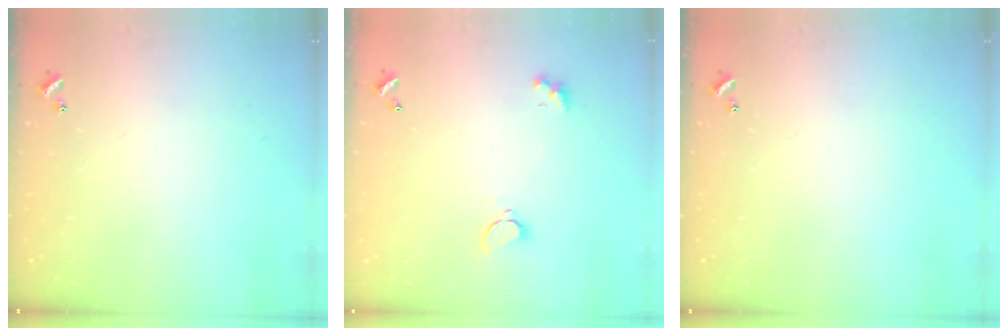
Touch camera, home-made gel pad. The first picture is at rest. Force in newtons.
{"total": 1.7, "press": 1.7, "slide": 0.3}
{"total": 0.0}